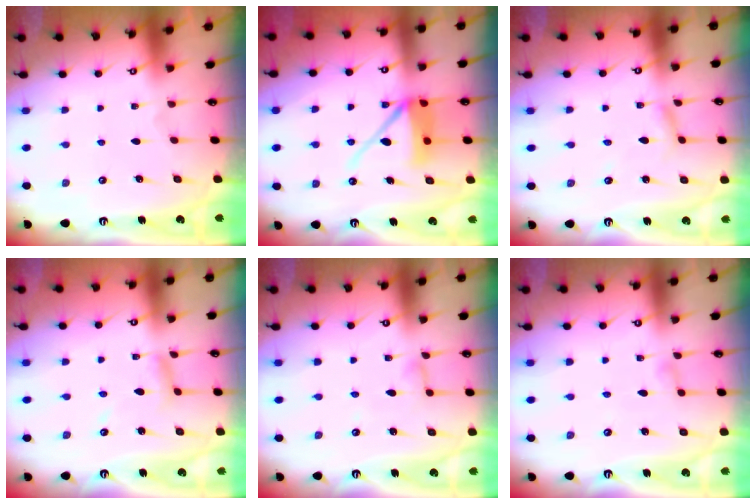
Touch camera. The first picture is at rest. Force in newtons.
{"total": 10.7, "press": 10.6, "slide": 1.7}
{"total": 2.3, "press": 2.3, "slide": 0.2}
{"total": 6.6, "press": 6.6, "slide": 0.5}
{"total": 3.1, "press": 3.1, "slide": 0.3}
{"total": 3.0, "press": 3.0, "slide": 0.4}